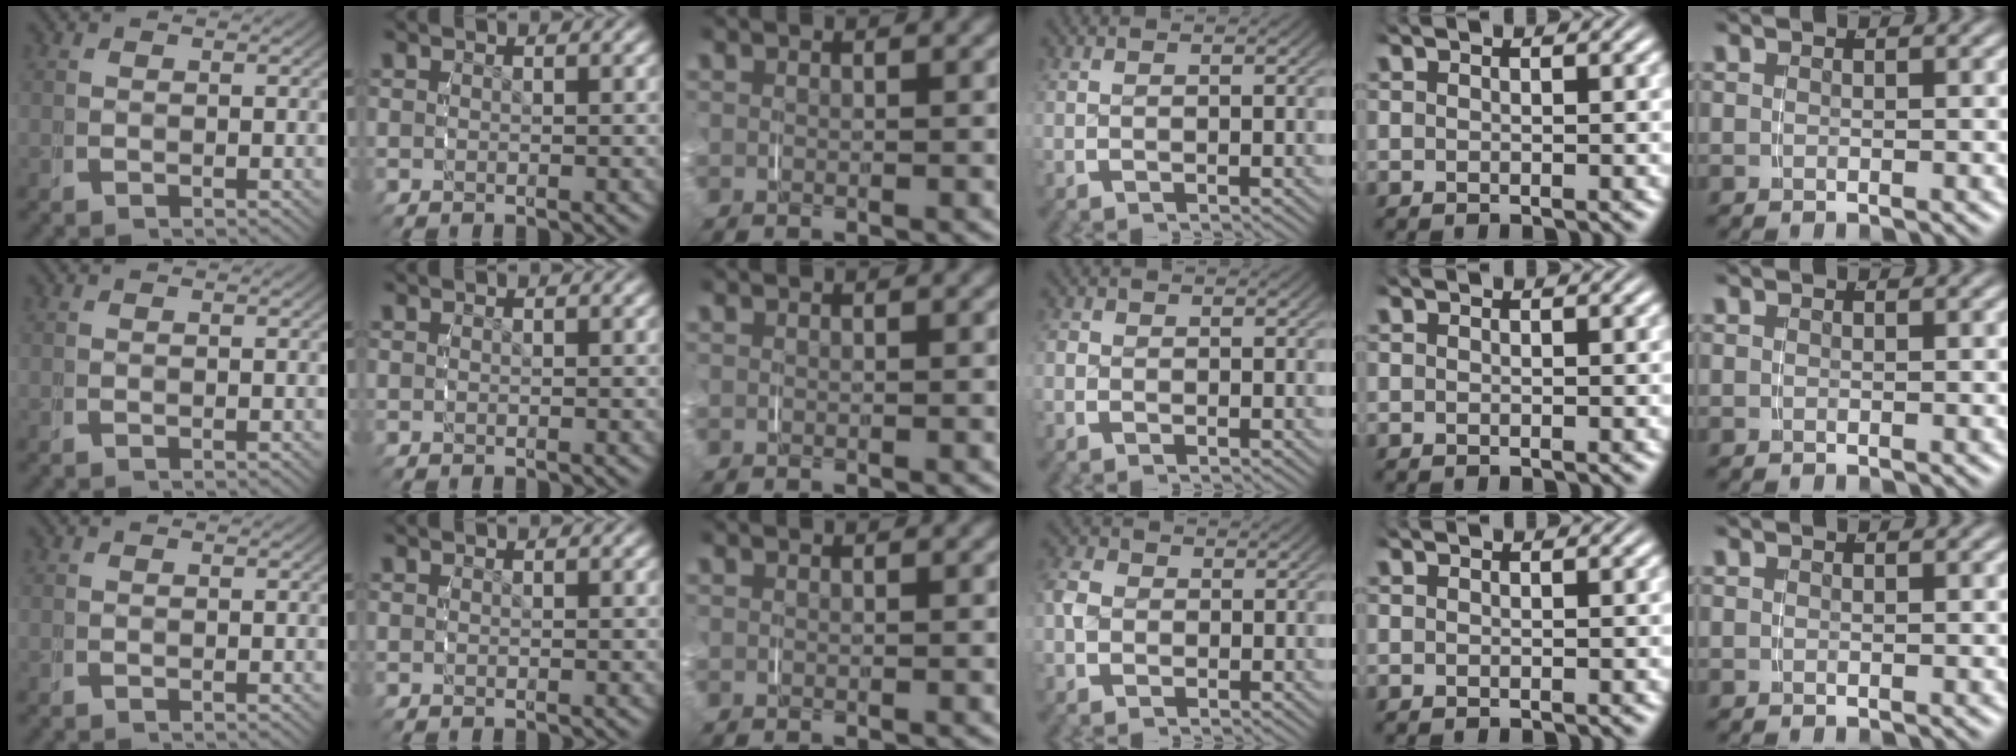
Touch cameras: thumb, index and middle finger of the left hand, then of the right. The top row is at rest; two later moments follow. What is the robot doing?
{"motion": "grasp_and_lifting", "object": "phone"}